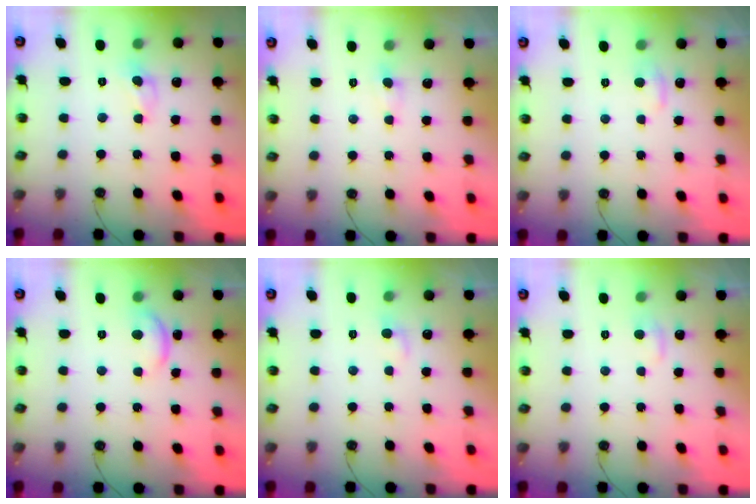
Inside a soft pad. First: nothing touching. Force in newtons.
{"total": 1.6, "press": 1.5, "slide": 0.6}
{"total": 0.8, "press": 0.1, "slide": 0.8}
{"total": 2.9, "press": 2.9, "slide": 0.4}
{"total": 1.5, "press": 1.4, "slide": 0.6}
{"total": 0.9, "press": 0.6, "slide": 0.7}